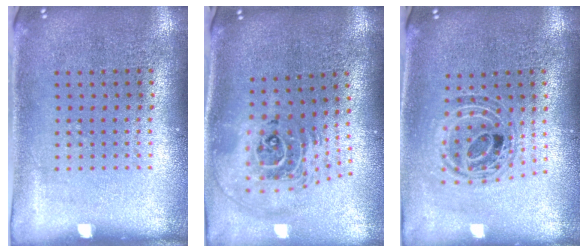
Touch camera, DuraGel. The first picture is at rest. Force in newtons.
{"total": 2.5, "press": 1.8, "slide": 1.7}
{"total": 0.8, "press": 0.8, "slide": 0.2}